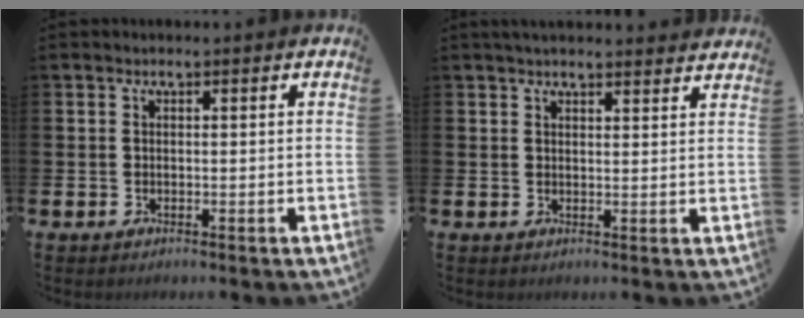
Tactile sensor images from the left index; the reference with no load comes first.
{"total": 2.7, "force": [2.7, 0.2, 0.5], "torque": [-0.010, -0.012, 0.048]}